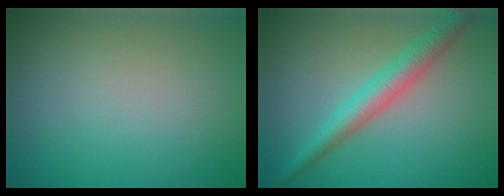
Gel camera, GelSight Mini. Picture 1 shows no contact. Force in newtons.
{"total": 3.9, "press": 3.9, "slide": 0.0}